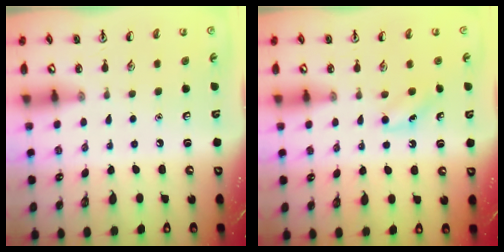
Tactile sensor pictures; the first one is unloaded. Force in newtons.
{"total": 3.8, "press": 3.6, "slide": 1.1}